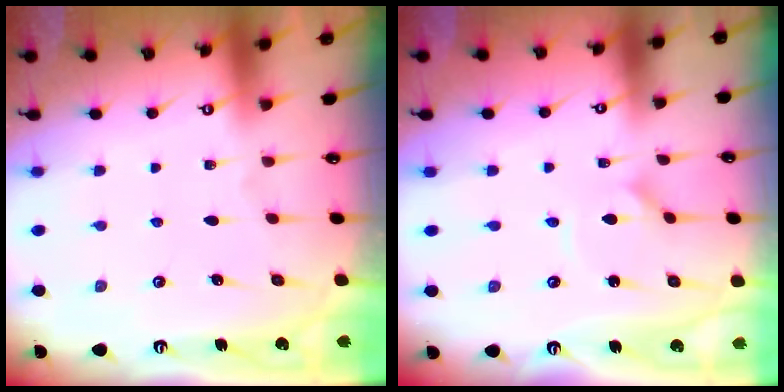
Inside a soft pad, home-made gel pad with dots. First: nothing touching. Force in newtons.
{"total": 0.8, "press": 0.8, "slide": 0.1}